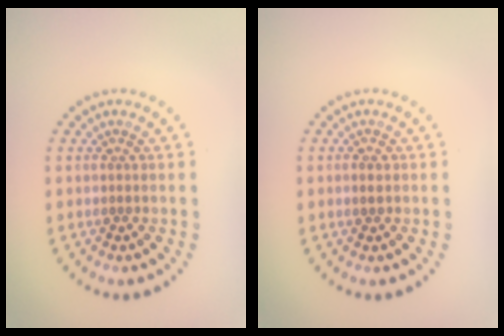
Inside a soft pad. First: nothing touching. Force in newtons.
{"total": 0.9, "press": 0.9, "slide": 0.2}